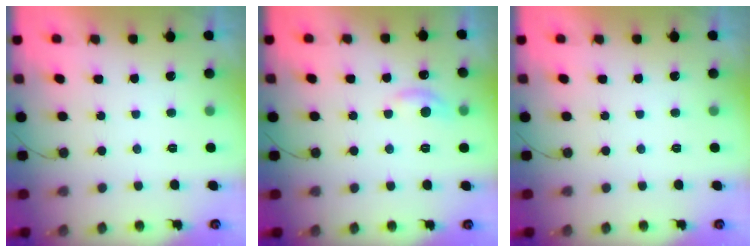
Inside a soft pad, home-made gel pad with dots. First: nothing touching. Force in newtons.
{"total": 6.1, "press": 6.1, "slide": 0.6}
{"total": 0.0}